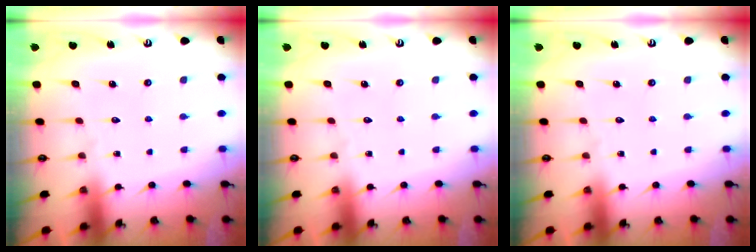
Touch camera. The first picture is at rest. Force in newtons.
{"total": 0.0}
{"total": 0.0}